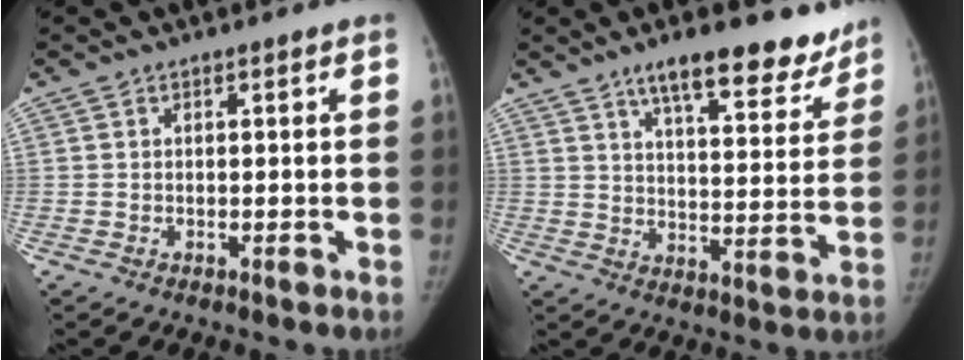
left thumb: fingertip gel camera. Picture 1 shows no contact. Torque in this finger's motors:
{"motor_torque": [0.72, -0.48, 0.93, -1.10, 0.15]}